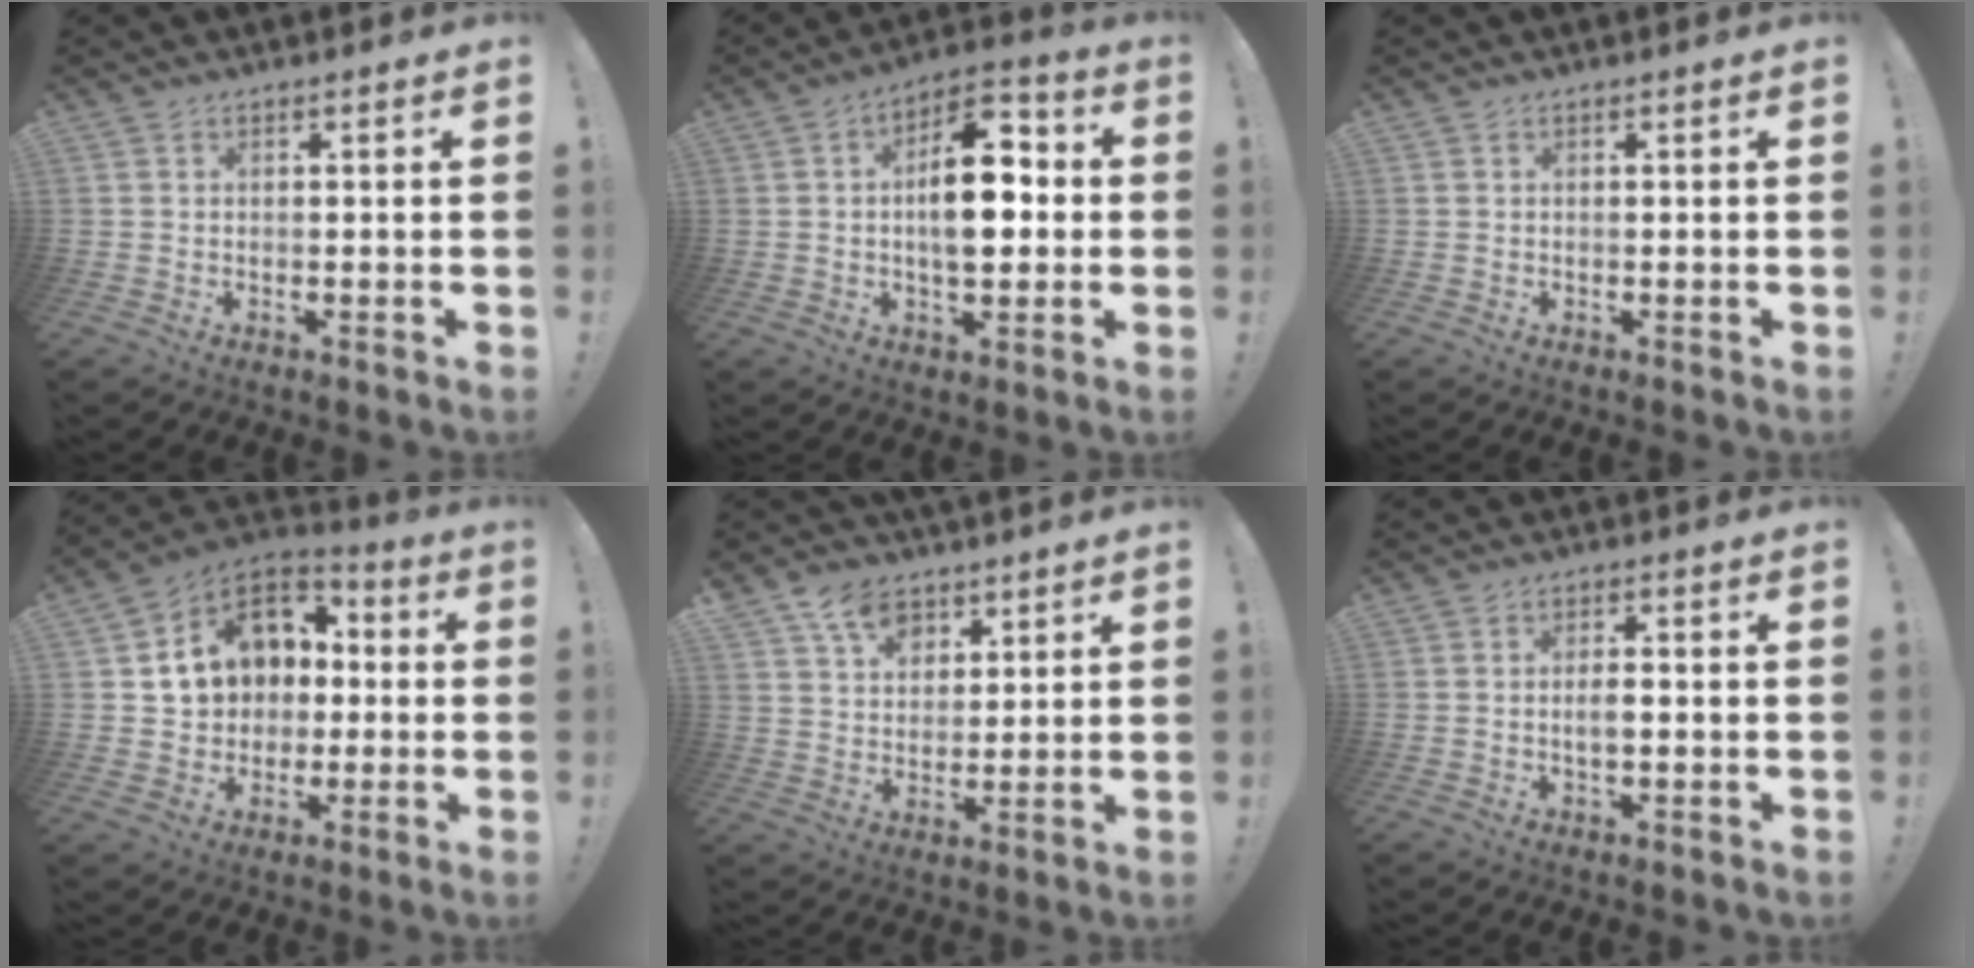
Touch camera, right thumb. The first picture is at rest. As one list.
[{"total": 15.0, "force": [0.1, 8.3, 12.5], "torque": [-0.186, 0.012, 0.001]}, {"total": 0.0}, {"total": 13.7, "force": [2.9, 11.6, 6.7], "torque": [-0.093, 0.001, 0.065]}, {"total": 9.4, "force": [6.2, 5.9, 3.8], "torque": [-0.062, -0.031, 0.120]}, {"total": 3.1, "force": [-0.5, 1.3, 2.8], "torque": [-0.043, 0.003, -0.012]}]